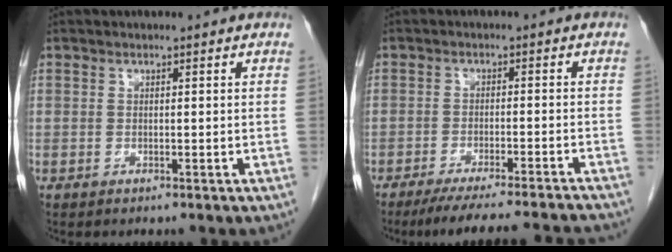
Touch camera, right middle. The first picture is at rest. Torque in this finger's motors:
{"motor_torque": [0.10, -0.08, 0.08, 0.04]}